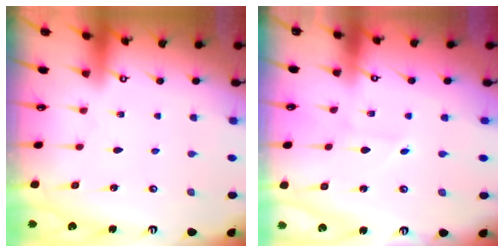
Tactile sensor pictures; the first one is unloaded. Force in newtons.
{"total": 1.1, "press": 1.1, "slide": 0.1}